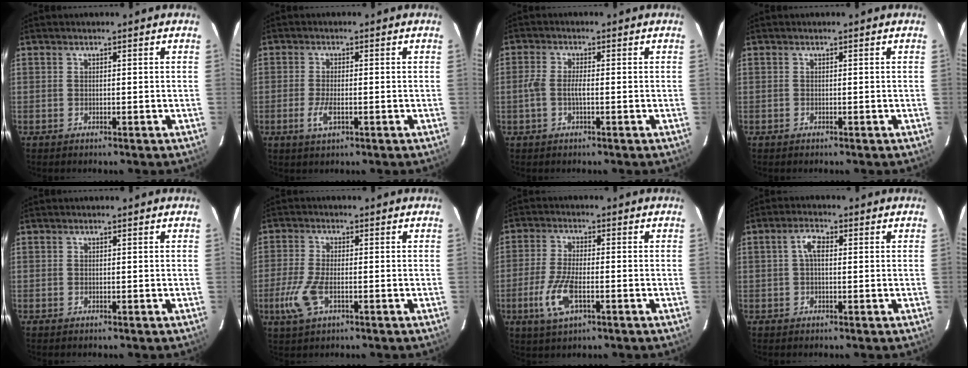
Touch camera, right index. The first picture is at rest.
{"total": 3.7, "force": [-1.4, 1.2, 3.2], "torque": [-0.071, -0.006, -0.027]}
{"total": 3.0, "force": [-0.8, 0.8, 2.8], "torque": [-0.063, 0.003, -0.018]}
{"total": 0.0}
{"total": 0.0}
{"total": 7.1, "force": [-2.7, 2.9, 5.9], "torque": [-0.140, -0.009, -0.053]}
{"total": 8.4, "force": [-3.1, 3.1, 7.2], "torque": [-0.161, -0.008, -0.060]}
{"total": 3.2, "force": [0.5, 1.5, 2.8], "torque": [-0.056, 0.012, 0.009]}